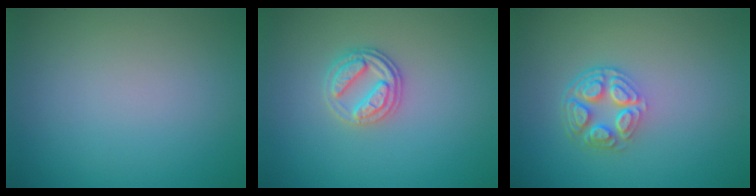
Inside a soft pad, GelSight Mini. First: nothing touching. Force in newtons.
{"total": 2.7, "press": 2.6, "slide": 0.8}
{"total": 4.2, "press": 3.1, "slide": 2.8}